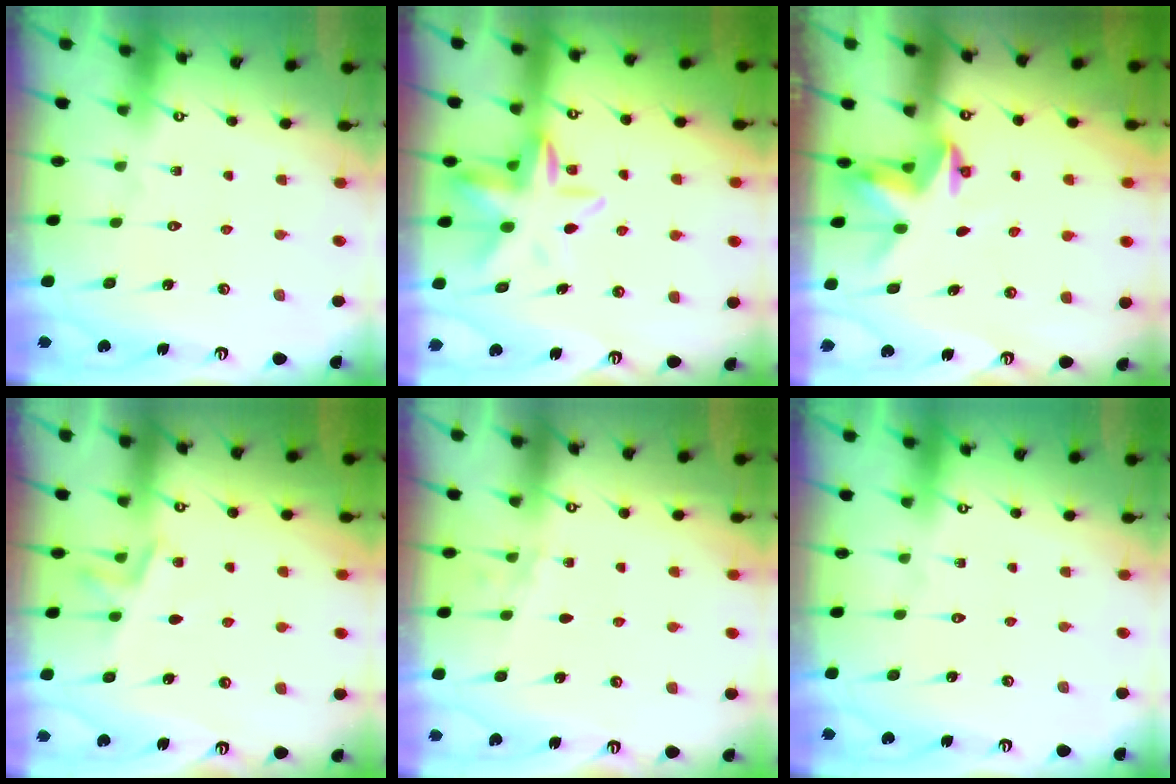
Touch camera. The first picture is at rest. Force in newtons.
{"total": 9.9, "press": 9.6, "slide": 2.4}
{"total": 3.1, "press": 3.1, "slide": 0.1}
{"total": 6.5, "press": 6.2, "slide": 1.8}
{"total": 2.5, "press": 1.6, "slide": 1.8}
{"total": 0.0}